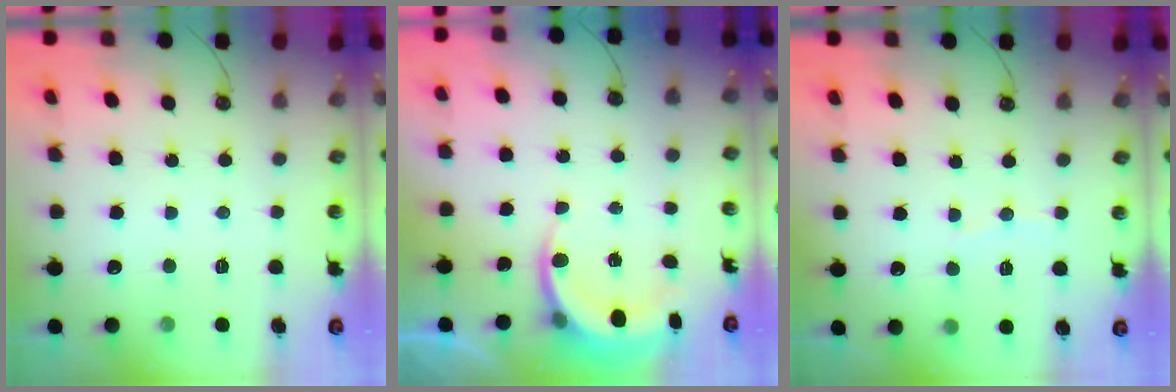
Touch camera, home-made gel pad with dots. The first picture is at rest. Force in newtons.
{"total": 5.7, "press": 5.6, "slide": 1.2}
{"total": 5.3, "press": 5.2, "slide": 0.7}